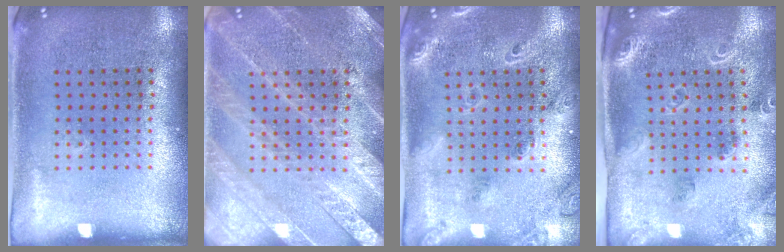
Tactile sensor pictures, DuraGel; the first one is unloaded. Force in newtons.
{"total": 4.4, "press": 4.3, "slide": 0.7}
{"total": 1.8, "press": 1.5, "slide": 1.0}
{"total": 1.7, "press": 1.7, "slide": 0.3}